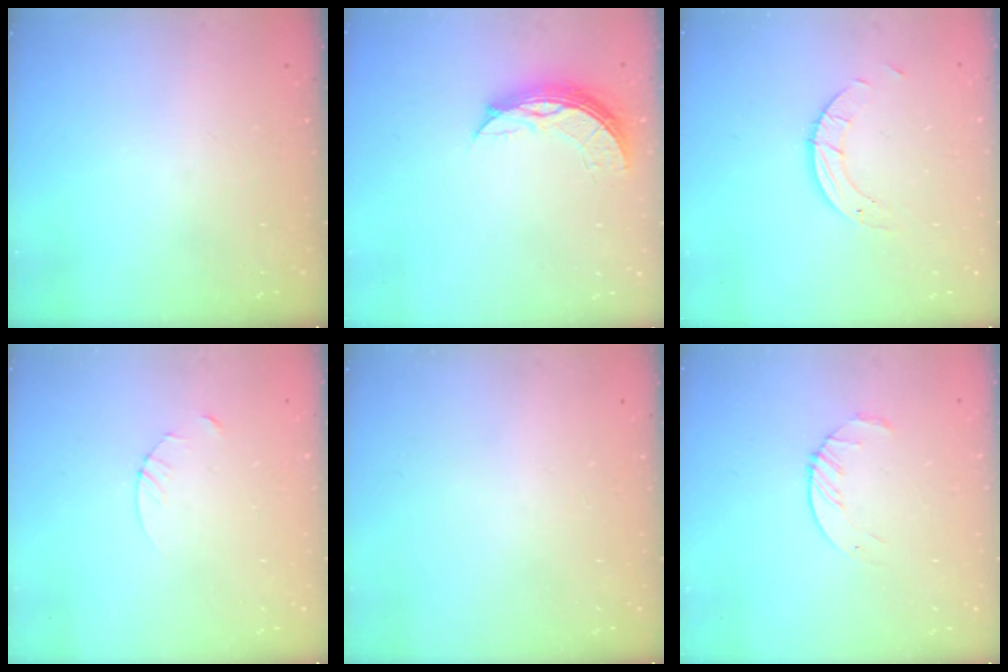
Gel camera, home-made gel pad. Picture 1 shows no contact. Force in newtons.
{"total": 8.8, "press": 8.7, "slide": 0.6}
{"total": 4.3, "press": 4.3, "slide": 0.3}
{"total": 3.2, "press": 3.2, "slide": 0.3}
{"total": 0.0}
{"total": 3.8, "press": 3.8, "slide": 0.4}